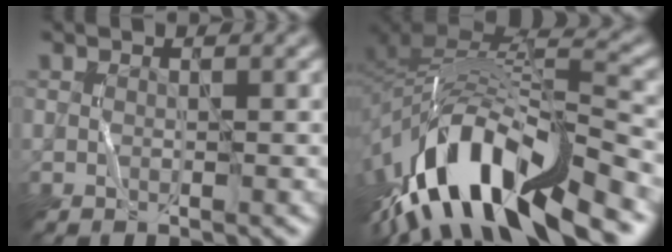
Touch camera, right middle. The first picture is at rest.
{"total": 13.9, "force": [-8.8, 4.9, 9.6], "torque": [-0.187, 0.020, -0.146]}